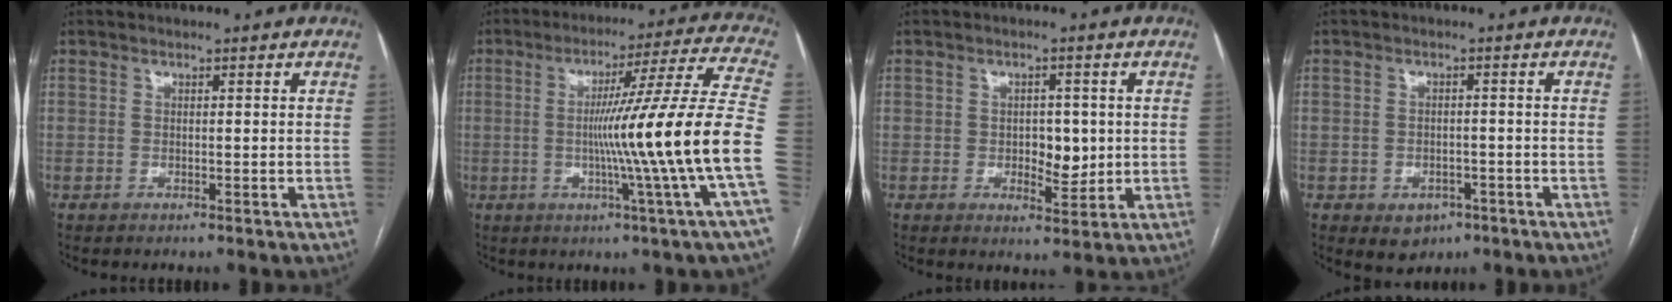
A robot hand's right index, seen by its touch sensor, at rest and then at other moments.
{"total": 20.0, "force": [-3.2, -3.6, 19.4], "torque": [-0.248, -0.005, -0.065]}
{"total": 4.5, "force": [-0.1, 2.5, 3.7], "torque": [-0.047, 0.000, 0.005]}
{"total": 4.2, "force": [-2.2, 3.2, 1.7], "torque": [-0.018, 0.004, -0.018]}